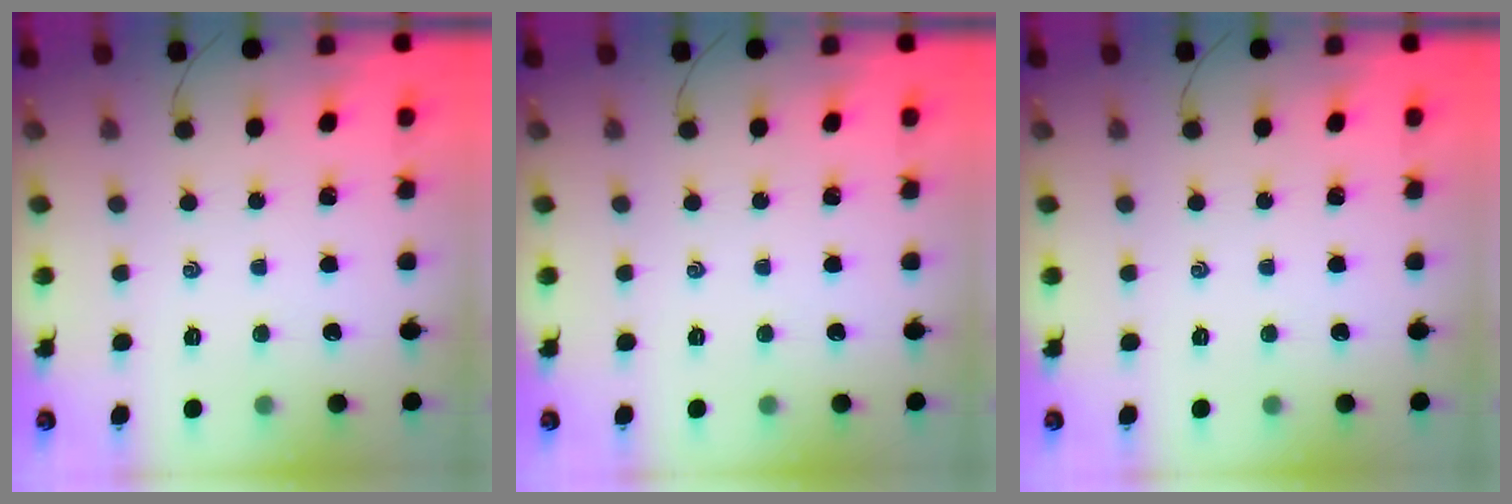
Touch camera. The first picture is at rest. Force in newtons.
{"total": 0.0}
{"total": 0.0}